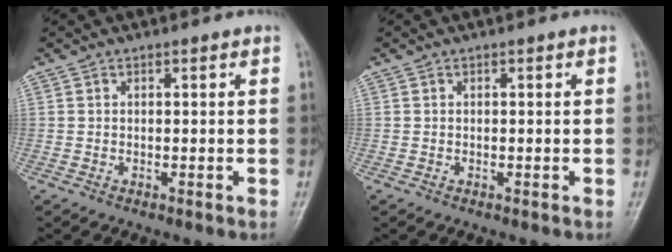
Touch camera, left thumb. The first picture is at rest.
{"total": 0.0}